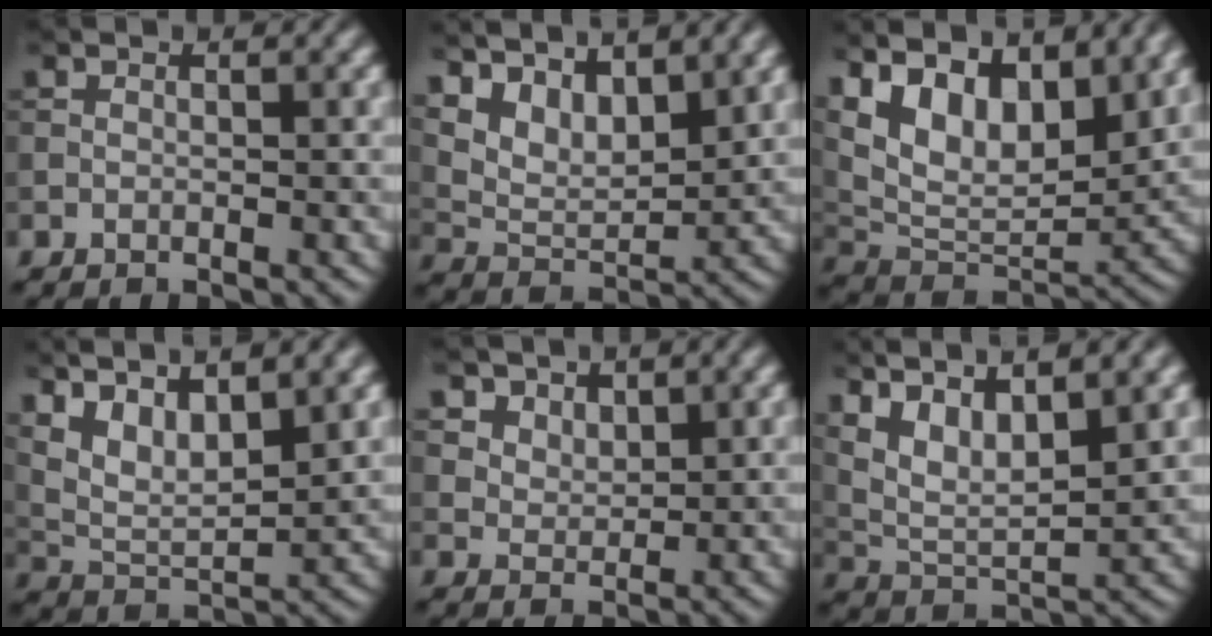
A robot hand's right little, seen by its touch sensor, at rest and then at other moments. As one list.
[{"total": 7.5, "force": [5.3, 3.0, 4.2], "torque": [-0.096, 0.002, 0.102]}, {"total": 12.5, "force": [6.5, 6.3, 8.6], "torque": [-0.168, 0.016, 0.109]}, {"total": 8.3, "force": [4.9, 3.1, 5.9], "torque": [-0.129, 0.015, 0.085]}, {"total": 3.8, "force": [2.8, 2.3, 1.3], "torque": [-0.044, -0.018, 0.072]}, {"total": 9.7, "force": [5.5, 3.5, 7.2], "torque": [-0.158, 0.023, 0.088]}]